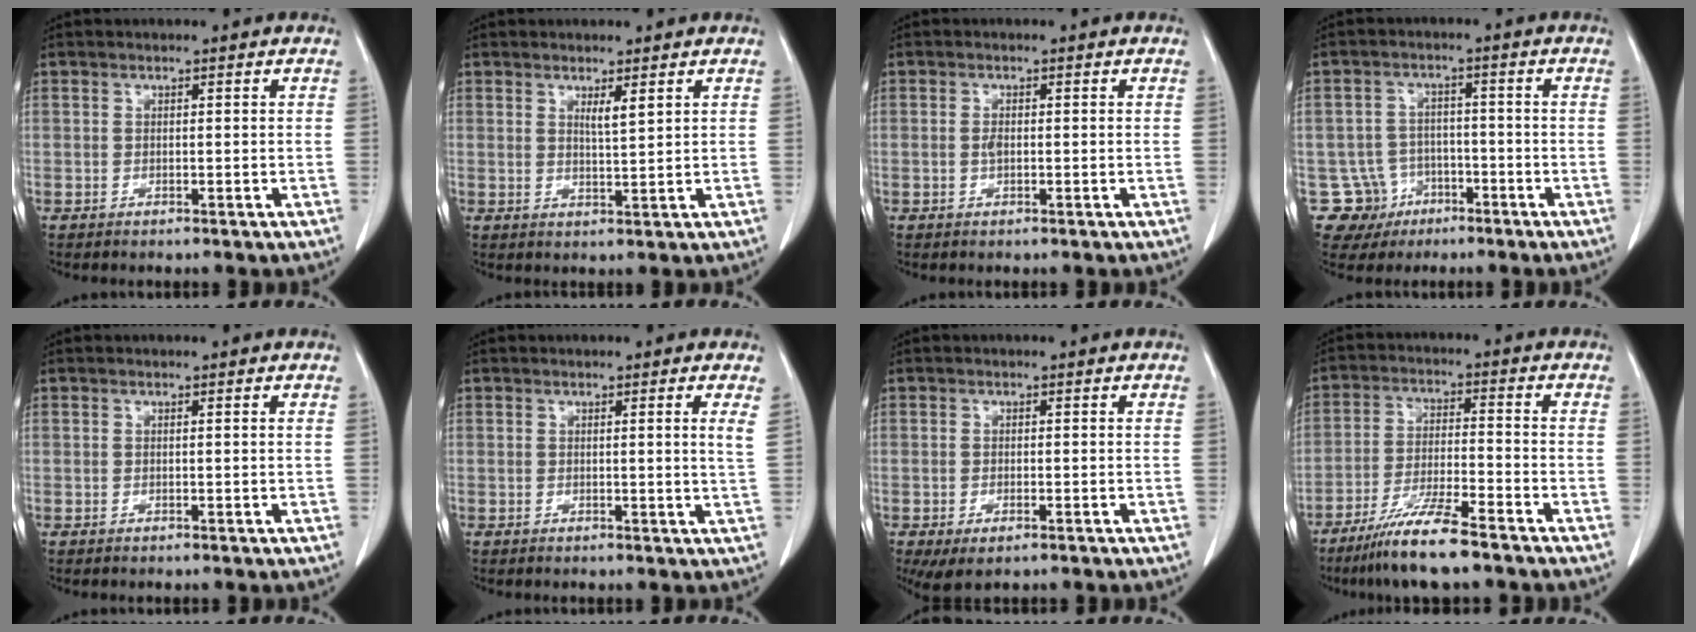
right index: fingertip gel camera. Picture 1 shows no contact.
{"total": 2.2, "force": [1.2, 0.0, 1.8], "torque": [-0.038, -0.006, 0.025]}
{"total": 1.0, "force": [0.0, 0.5, 0.9], "torque": [-0.017, 0.003, 0.002]}
{"total": 11.1, "force": [-5.0, 9.8, 1.5], "torque": [-0.042, 0.034, -0.063]}
{"total": 0.0}
{"total": 1.8, "force": [0.9, -0.6, 1.5], "torque": [-0.029, -0.009, 0.010]}
{"total": 3.5, "force": [-1.8, 1.3, 2.7], "torque": [-0.047, -0.008, -0.020]}
{"total": 9.5, "force": [-7.1, 0.2, 6.2], "torque": [-0.122, -0.027, -0.132]}